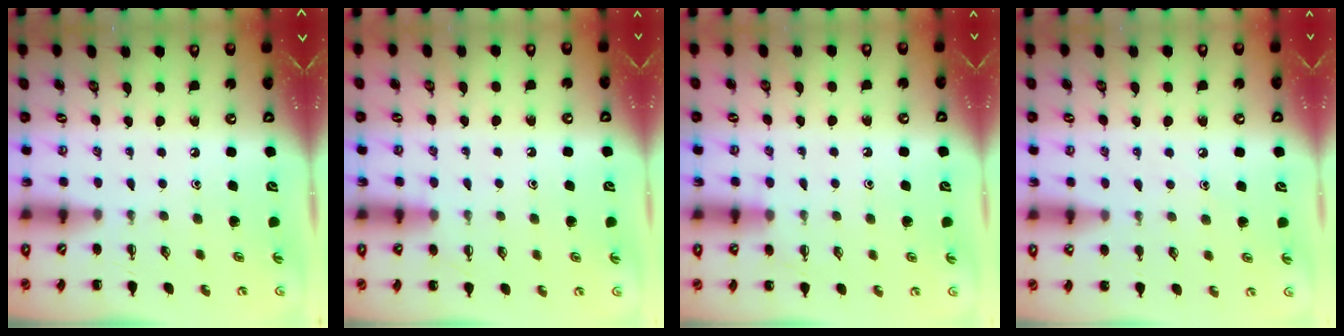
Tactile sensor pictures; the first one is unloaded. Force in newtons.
{"total": 4.2, "press": 3.9, "slide": 1.6}
{"total": 5.5, "press": 5.3, "slide": 1.5}
{"total": 5.2, "press": 5.0, "slide": 1.5}